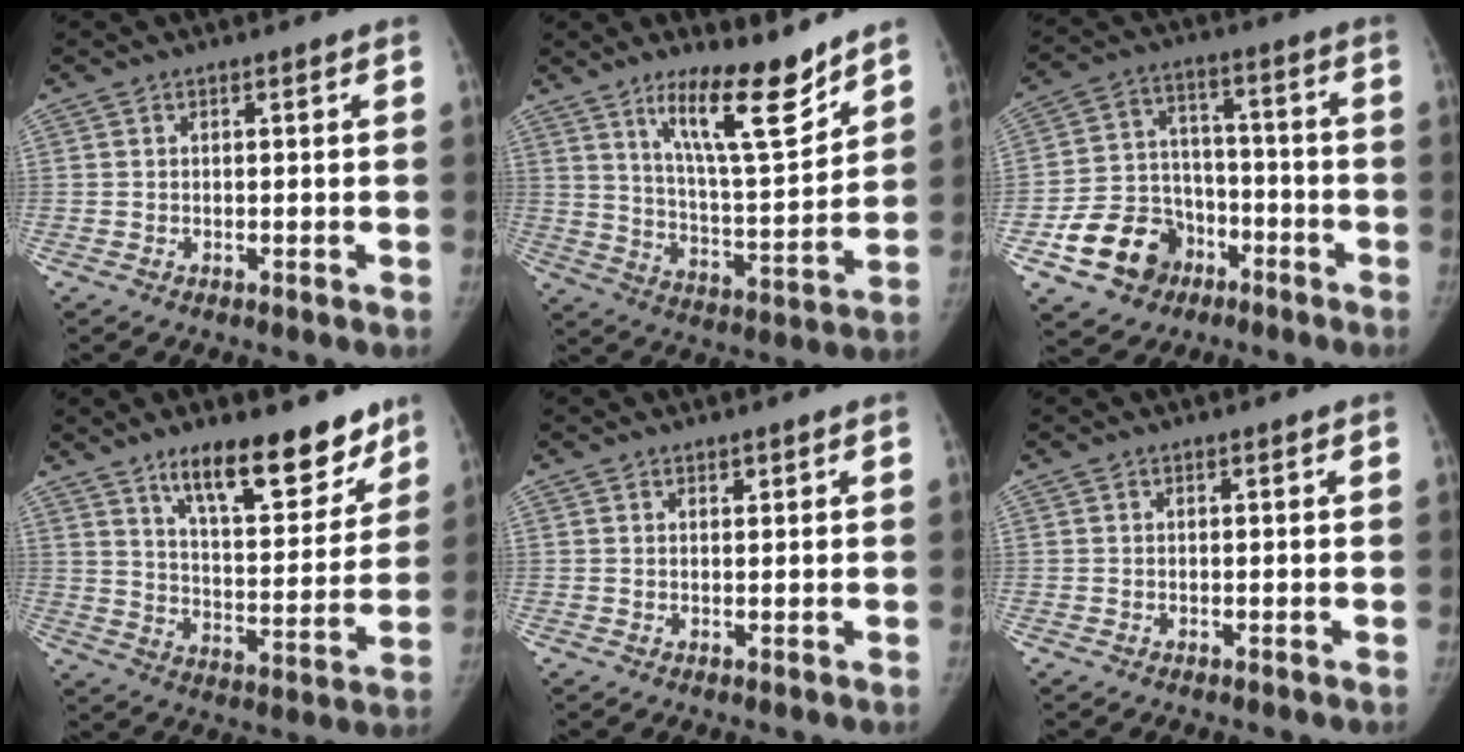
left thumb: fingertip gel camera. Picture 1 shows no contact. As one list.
[{"total": 14.6, "force": [10.3, 3.0, 9.8], "torque": [-0.140, -0.080, 0.181]}, {"total": 14.1, "force": [-6.9, 11.2, 5.0], "torque": [-0.055, 0.062, -0.107]}, {"total": 17.8, "force": [12.3, 6.4, 11.1], "torque": [-0.112, -0.080, 0.196]}, {"total": 0.7, "force": [0.5, 0.3, 0.2], "torque": [0.000, -0.004, 0.008]}, {"total": 0.0}]